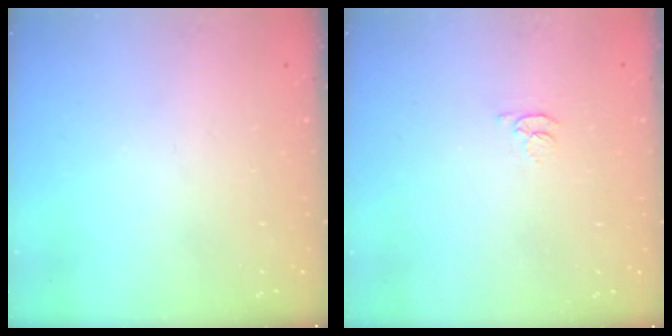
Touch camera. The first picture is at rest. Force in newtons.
{"total": 2.8, "press": 2.8, "slide": 0.4}